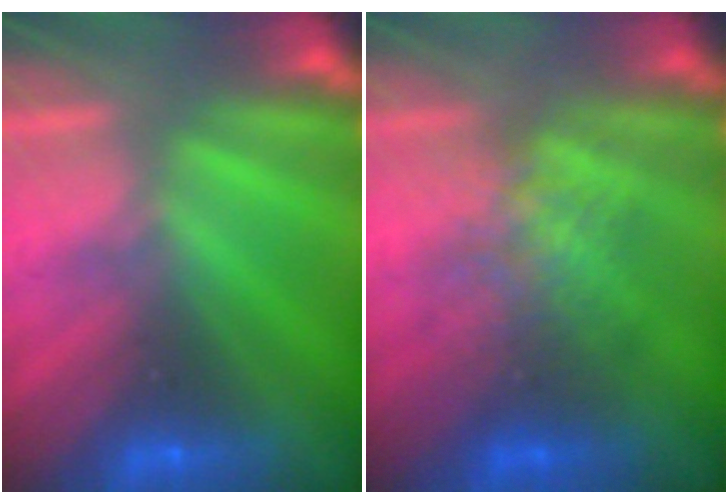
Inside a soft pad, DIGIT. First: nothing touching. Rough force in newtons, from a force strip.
{"total": 2.2}